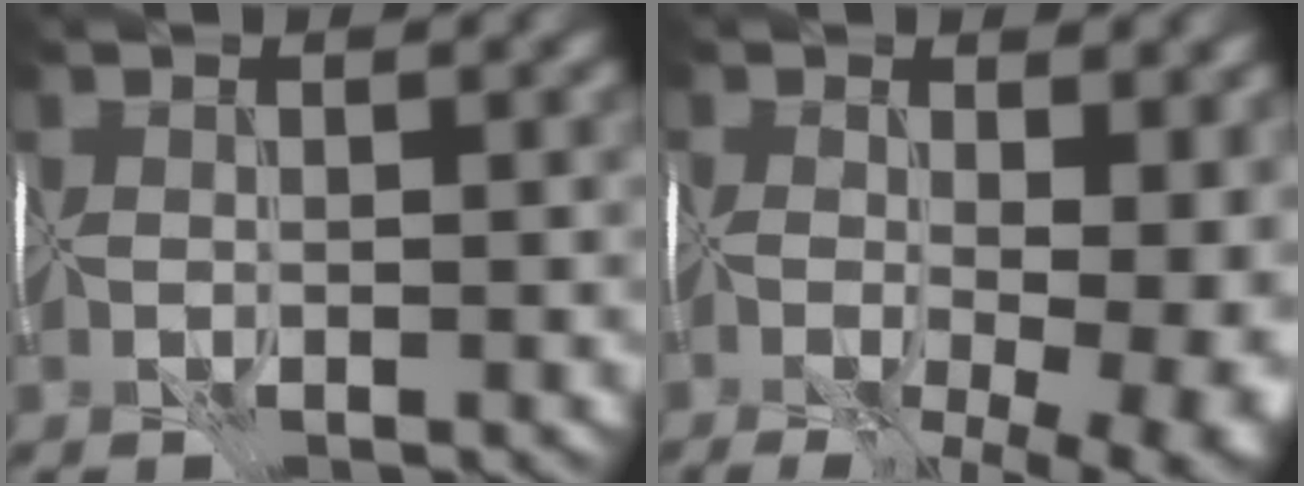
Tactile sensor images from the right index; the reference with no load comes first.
{"total": 15.6, "force": [-3.7, 8.5, 12.6], "torque": [-0.138, 0.005, -0.012]}